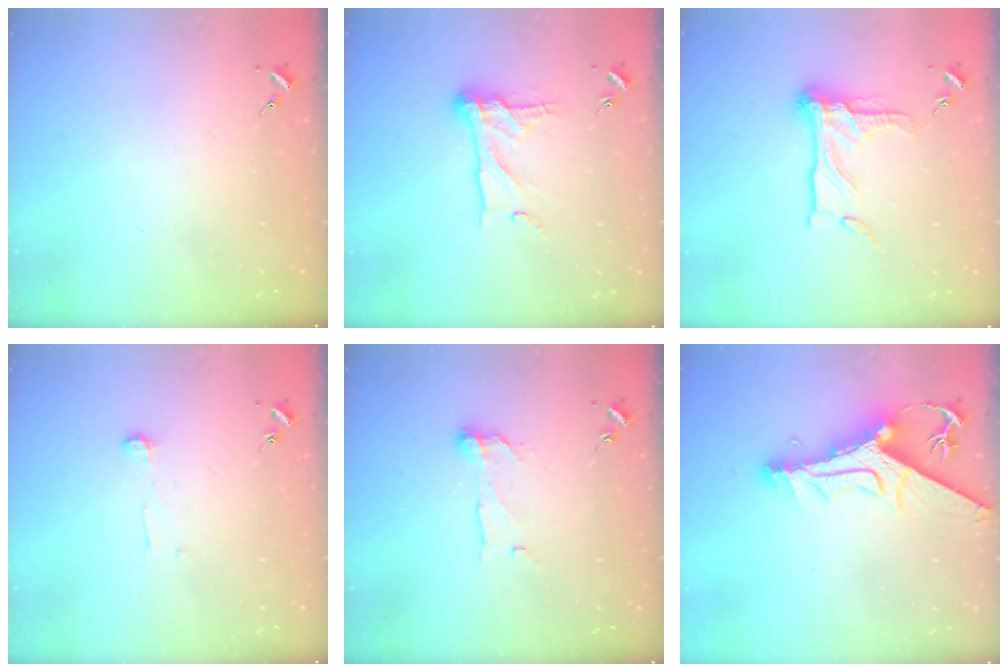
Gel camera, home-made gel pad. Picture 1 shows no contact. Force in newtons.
{"total": 14.5, "press": 14.5, "slide": 1.3}
{"total": 15.9, "press": 15.9, "slide": 1.0}
{"total": 4.1, "press": 4.1, "slide": 0.3}
{"total": 8.3, "press": 8.3, "slide": 0.4}
{"total": 13.6, "press": 13.5, "slide": 1.4}